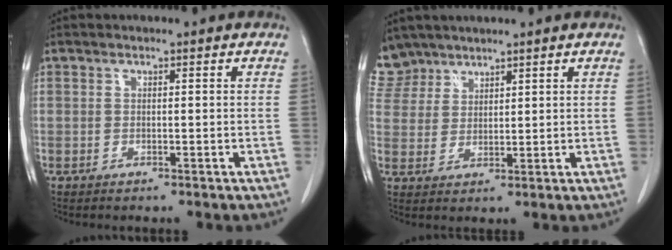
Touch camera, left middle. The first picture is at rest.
{"total": 6.8, "force": [5.8, 3.4, -0.1], "torque": [0.002, 0.006, 0.122]}